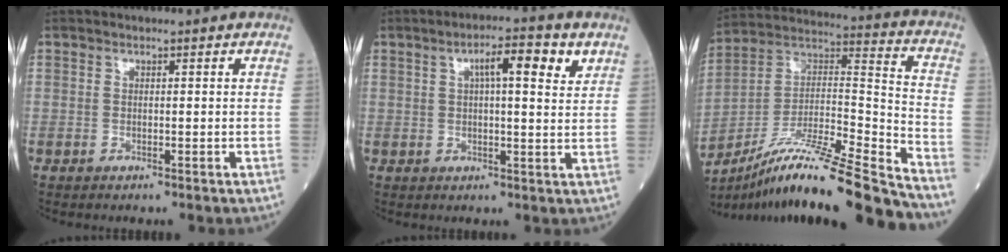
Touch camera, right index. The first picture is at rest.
{"total": 7.2, "force": [3.2, 1.4, 6.3], "torque": [-0.097, 0.011, 0.041]}
{"total": 25.1, "force": [-20.3, 0.2, 14.8], "torque": [-0.221, -0.001, -0.346]}